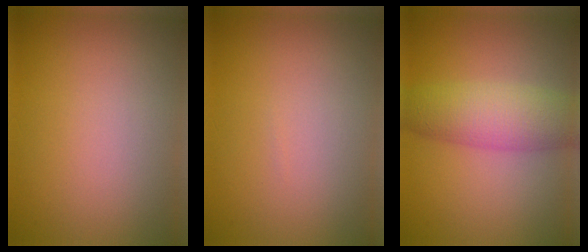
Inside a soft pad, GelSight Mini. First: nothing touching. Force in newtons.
{"total": 0.0}
{"total": 5.5, "press": 5.5, "slide": 0.1}